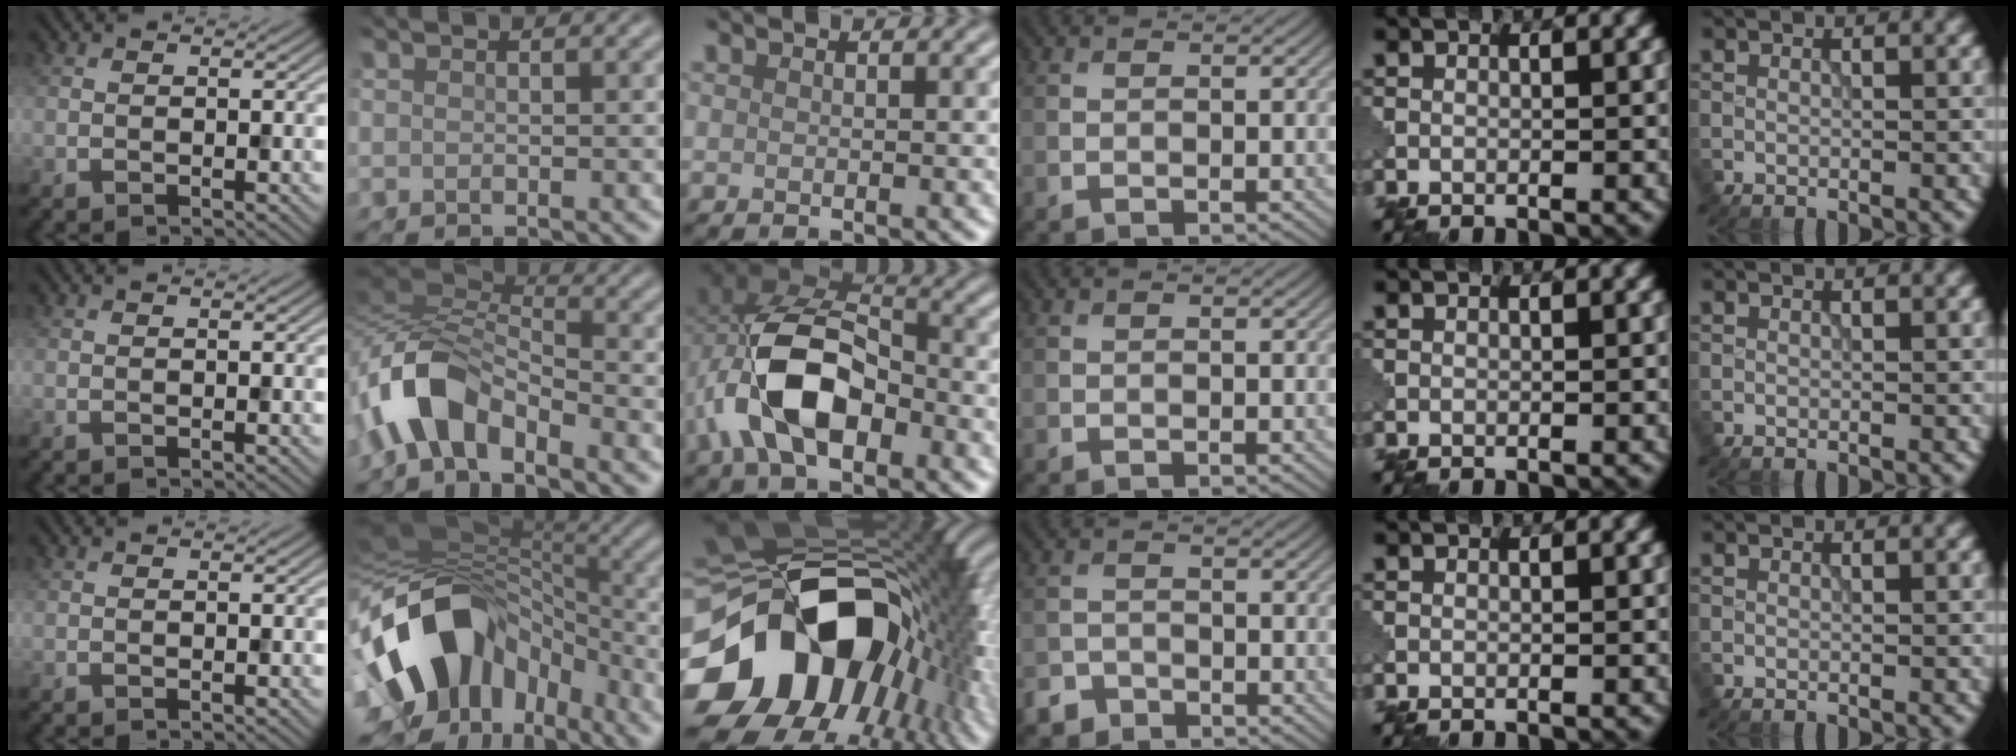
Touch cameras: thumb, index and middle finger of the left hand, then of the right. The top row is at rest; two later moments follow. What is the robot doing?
{"motion": "assemble", "object": "puzzle pieces"}